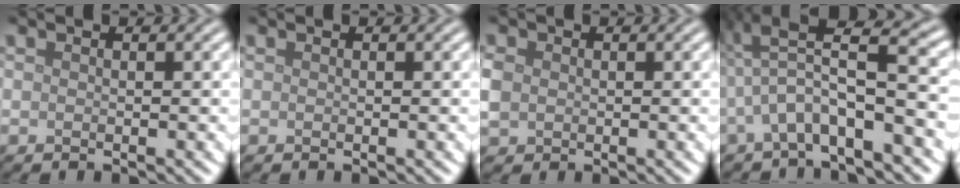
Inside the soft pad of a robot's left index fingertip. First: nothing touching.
{"total": 0.0}
{"total": 2.1, "force": [0.1, 1.9, 0.9], "torque": [-0.023, 0.002, 0.000]}
{"total": 6.6, "force": [-1.1, 1.6, 6.3], "torque": [-0.112, 0.019, -0.029]}